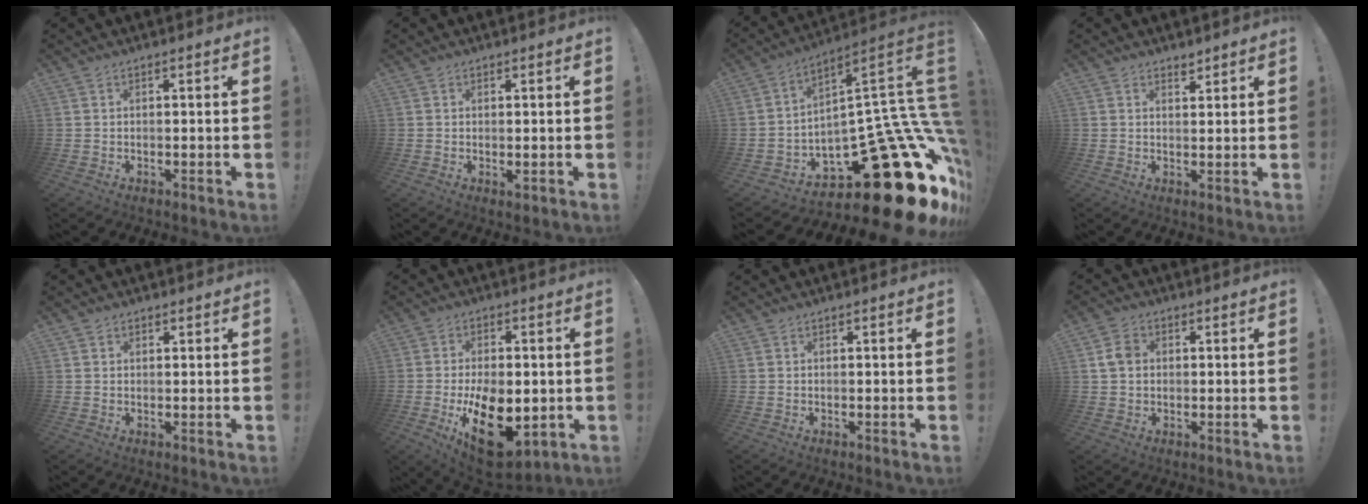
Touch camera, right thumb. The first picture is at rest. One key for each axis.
{"total": 0.9, "fx": 0.3, "fy": 0.5, "fz": 0.7, "tx": -0.007, "ty": -0.003, "tz": 0.007}
{"total": 28.4, "fx": -13.7, "fy": 10.2, "fz": 22.7, "tx": -0.256, "ty": 0.024, "tz": -0.190}
{"total": 2.4, "fx": 2.1, "fy": 1.0, "fz": 0.7, "tx": -0.001, "ty": -0.013, "tz": 0.036}
{"total": 1.1, "fx": 0.8, "fy": 0.8, "fz": 0.2, "tx": -0.004, "ty": 0.000, "tz": 0.015}
{"total": 19.0, "fx": -5.2, "fy": 11.2, "fz": 14.5, "tx": -0.222, "ty": 0.015, "tz": -0.071}
{"total": 0.0}
{"total": 5.5, "fx": 0.8, "fy": 4.5, "fz": 3.1, "tx": -0.052, "ty": 0.013, "tz": 0.019}